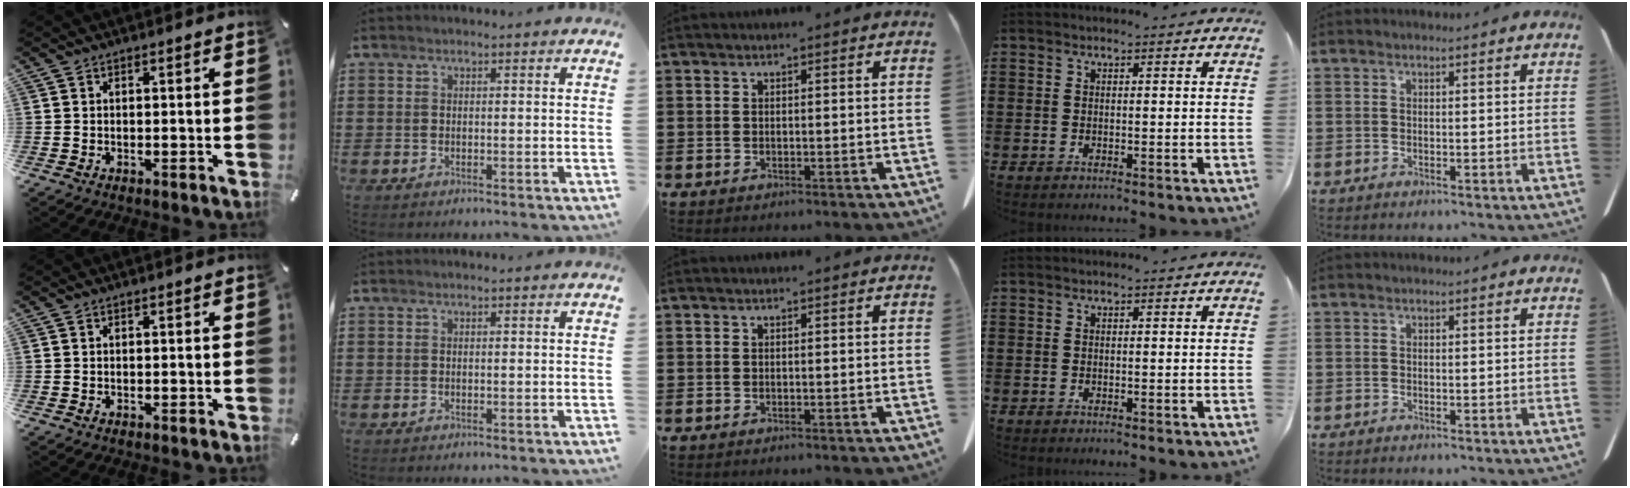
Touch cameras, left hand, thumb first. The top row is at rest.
{}